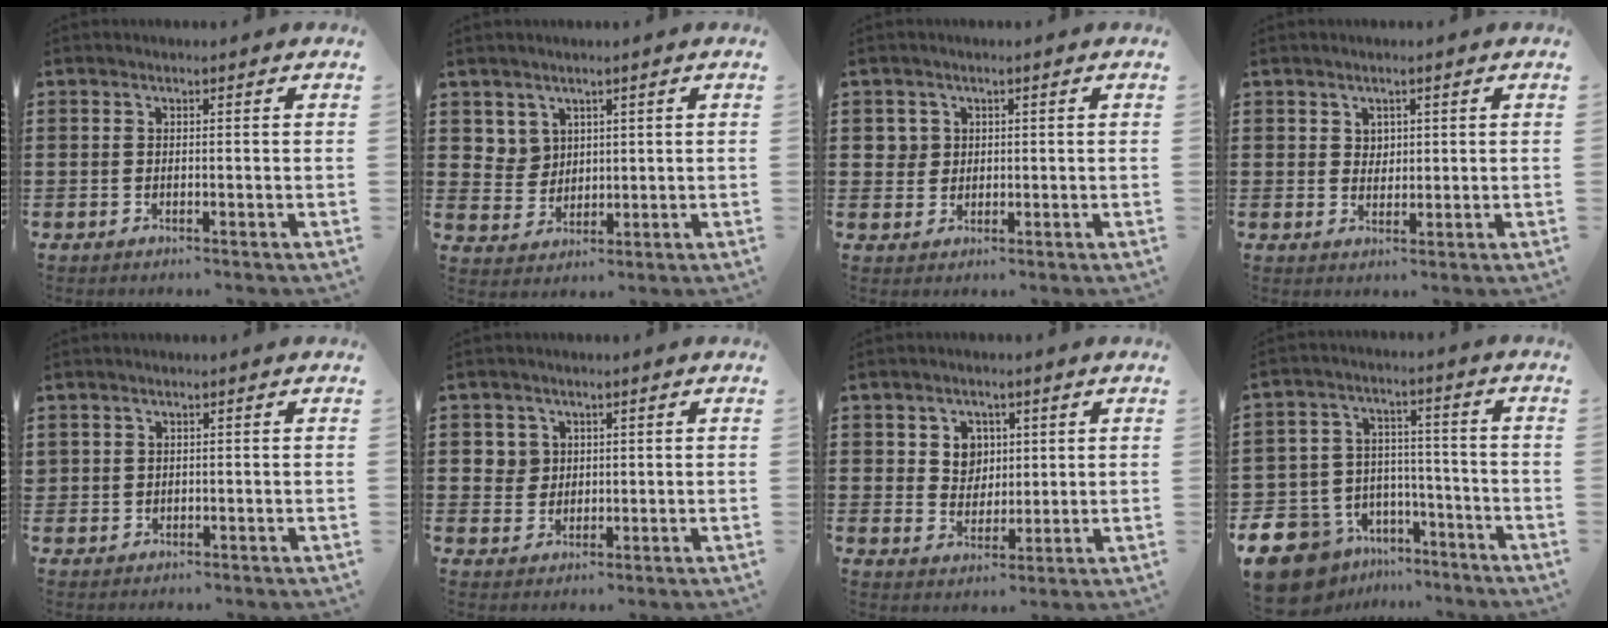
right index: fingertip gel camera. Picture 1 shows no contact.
{"total": 4.4, "force": [2.3, 3.7, 0.4], "torque": [-0.028, 0.009, 0.045]}
{"total": 3.0, "force": [0.7, 2.8, 0.6], "torque": [-0.025, 0.010, 0.013]}
{"total": 2.1, "force": [1.2, 1.7, 0.4], "torque": [-0.013, 0.008, 0.021]}
{"total": 1.2, "force": [0.8, 0.9, 0.1], "torque": [-0.006, 0.003, 0.015]}
{"total": 3.7, "force": [1.4, 3.4, 0.5], "torque": [-0.026, 0.013, 0.025]}
{"total": 4.6, "force": [1.7, 4.1, 1.3], "torque": [-0.038, 0.011, 0.027]}
{"total": 11.2, "force": [-8.2, 7.0, 3.0], "torque": [-0.102, 0.035, -0.156]}